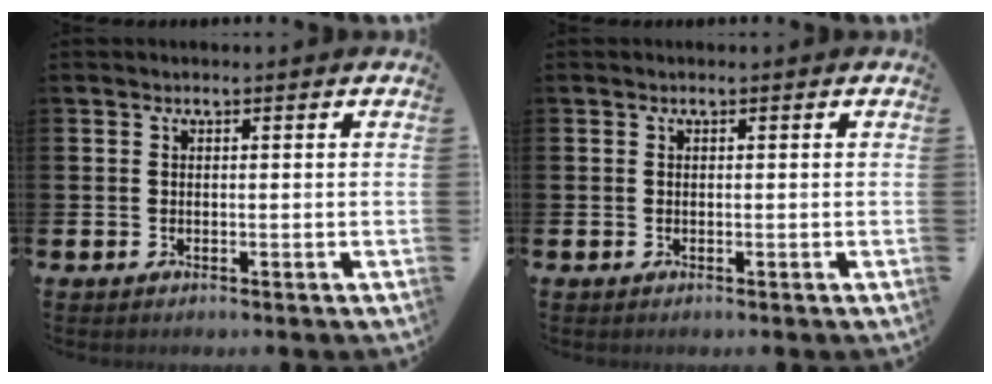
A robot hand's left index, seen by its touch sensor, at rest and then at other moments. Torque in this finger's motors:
{"motor_torque": [0.00, 0.00, 0.00, 0.00]}